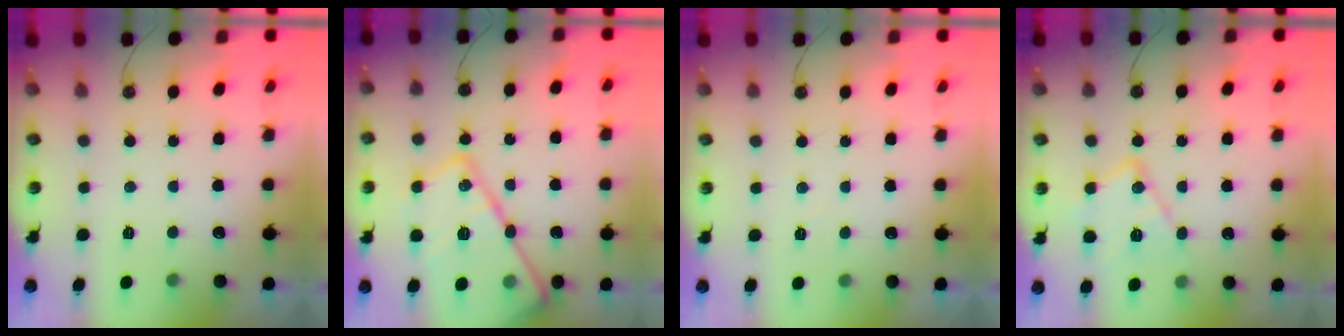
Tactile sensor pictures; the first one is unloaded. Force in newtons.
{"total": 23.5, "press": 23.4, "slide": 1.8}
{"total": 2.9, "press": 2.9, "slide": 0.5}
{"total": 12.8, "press": 12.8, "slide": 0.9}